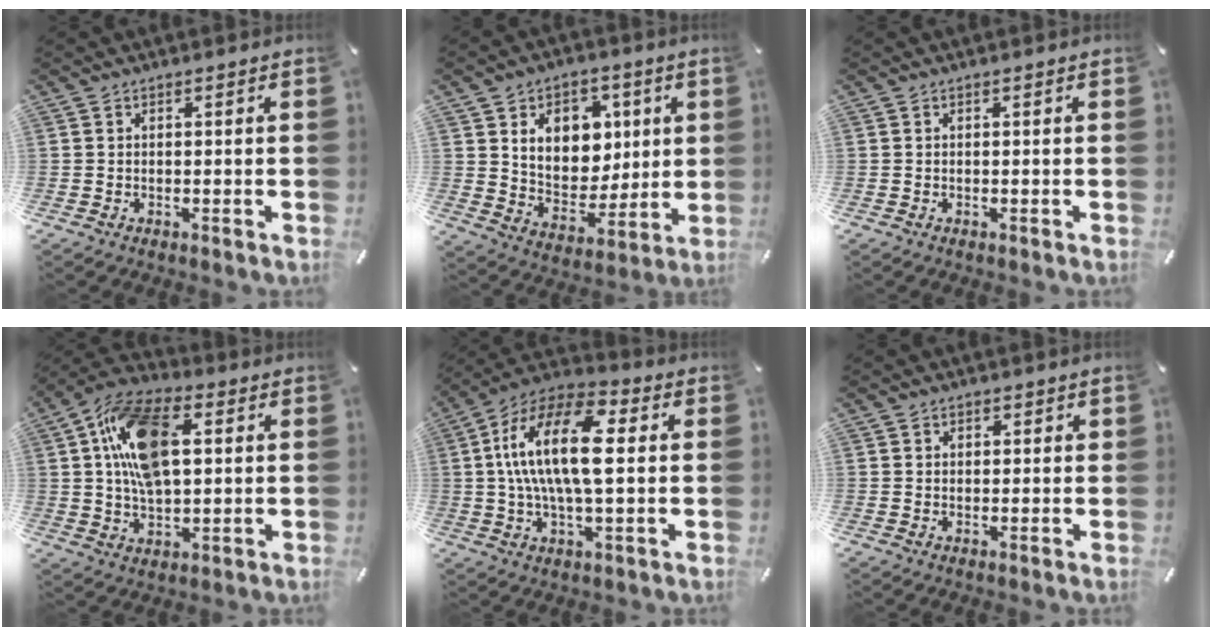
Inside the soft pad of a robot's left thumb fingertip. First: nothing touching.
{"total": 12.2, "force": [4.4, 9.9, 5.6], "torque": [-0.082, -0.021, 0.085]}
{"total": 0.0}
{"total": 17.0, "force": [4.1, 9.9, 13.2], "torque": [-0.256, 0.005, 0.072]}
{"total": 18.4, "force": [2.2, 8.3, 16.3], "torque": [-0.332, -0.001, 0.030]}
{"total": 1.4, "force": [0.7, 1.3, 0.2], "torque": [0.003, 0.001, 0.008]}